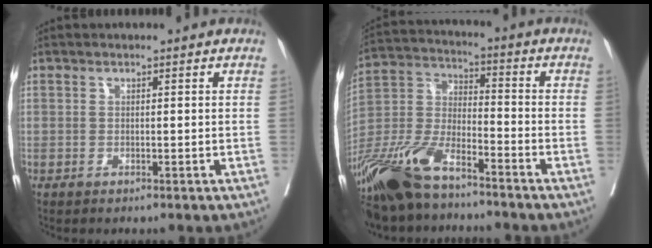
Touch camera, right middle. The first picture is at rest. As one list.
[{"total": 15.8, "force": [-11.6, 4.5, 9.7], "torque": [-0.216, -0.016, -0.222]}]